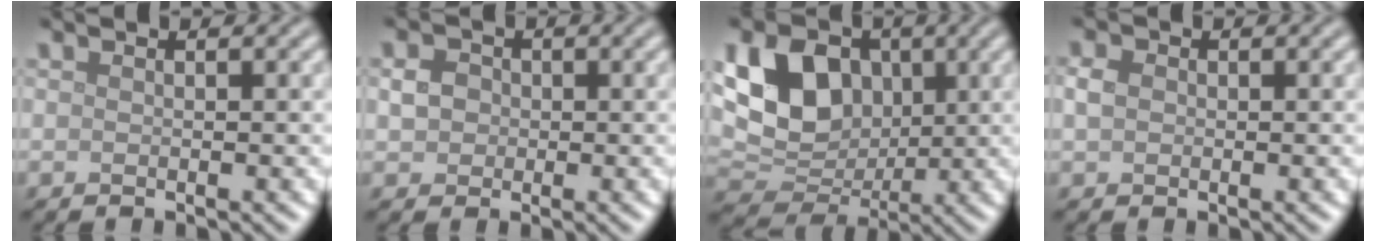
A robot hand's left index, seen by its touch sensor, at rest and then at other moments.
{"total": 1.8, "force": [0.1, 1.7, 0.7], "torque": [-0.009, 0.000, -0.001]}
{"total": 9.0, "force": [1.8, 6.8, 5.6], "torque": [-0.120, -0.001, 0.025]}
{"total": 1.5, "force": [0.1, 1.3, 0.8], "torque": [-0.015, 0.003, -0.002]}